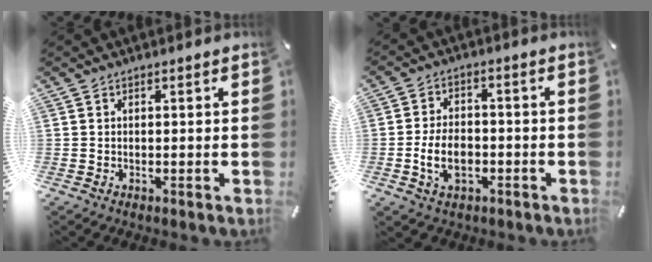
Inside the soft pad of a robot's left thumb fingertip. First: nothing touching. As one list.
[{"total": 8.5, "force": [-2.3, 5.8, 5.8], "torque": [-0.120, 0.007, -0.044]}]